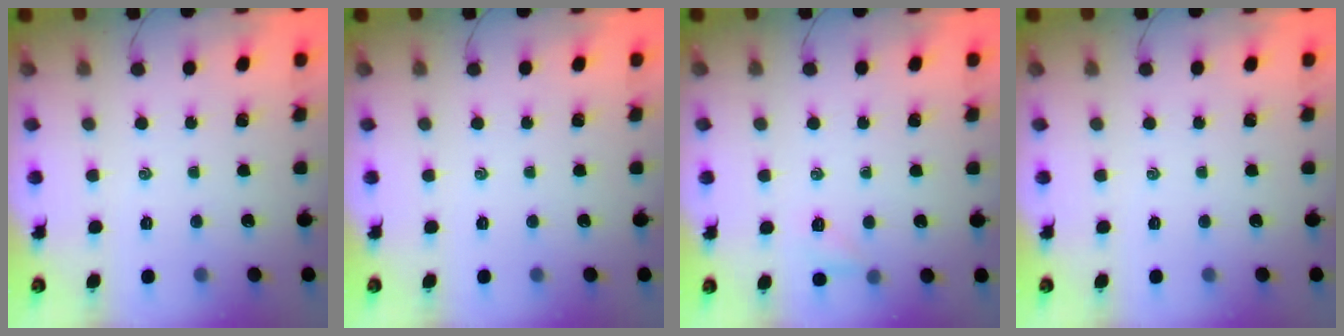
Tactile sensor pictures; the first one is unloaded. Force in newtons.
{"total": 0.0}
{"total": 4.4, "press": 4.3, "slide": 1.1}
{"total": 0.0}